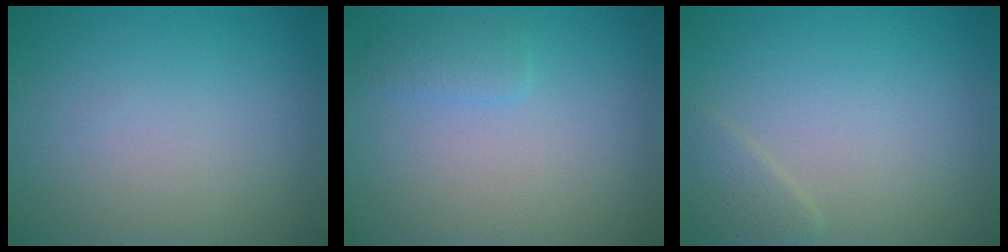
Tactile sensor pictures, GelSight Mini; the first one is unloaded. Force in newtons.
{"total": 1.3, "press": 1.3, "slide": 0.1}
{"total": 1.4, "press": 1.4, "slide": 0.2}